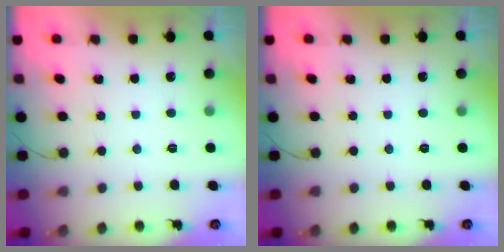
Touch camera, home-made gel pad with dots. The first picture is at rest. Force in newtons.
{"total": 0.0}